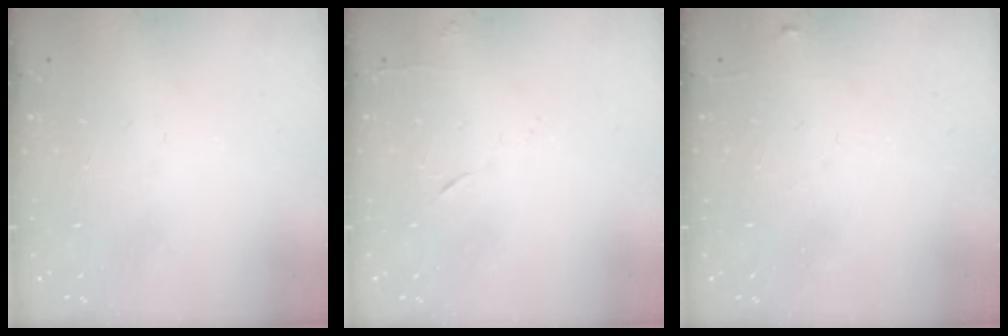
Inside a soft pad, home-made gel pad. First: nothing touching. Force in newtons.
{"total": 6.6, "press": 6.6, "slide": 0.8}
{"total": 4.8, "press": 4.8, "slide": 0.7}